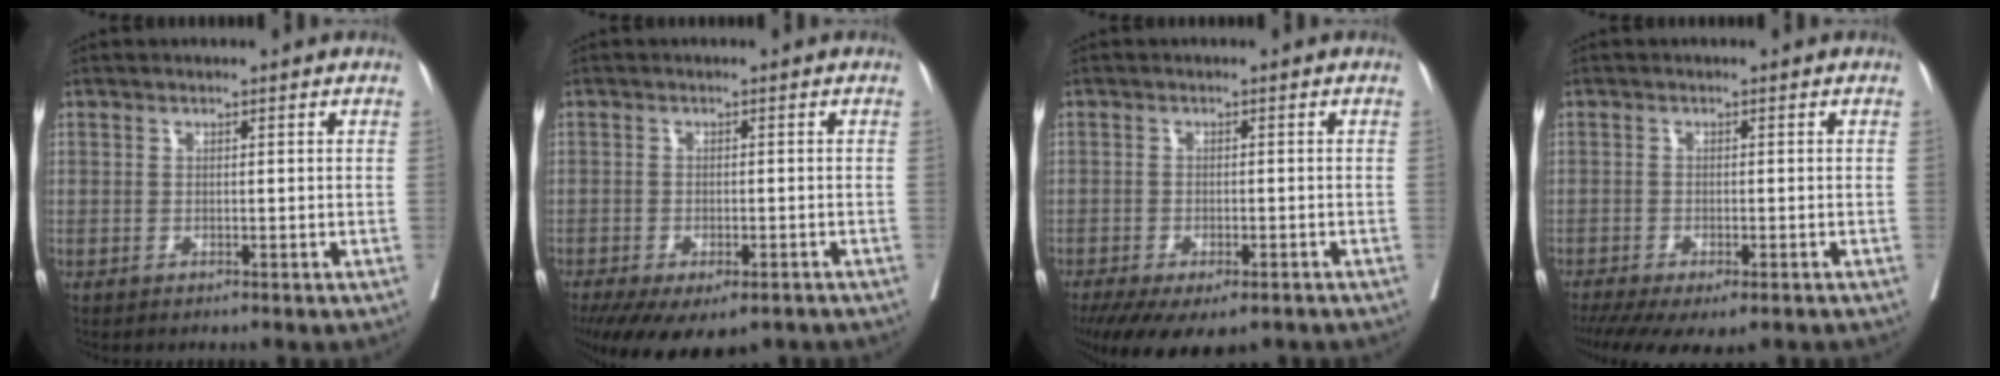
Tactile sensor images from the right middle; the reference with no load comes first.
{"total": 13.4, "force": [-9.1, 5.8, 7.9], "torque": [-0.160, -0.028, -0.126]}
{"total": 12.0, "force": [-8.2, 4.8, 7.2], "torque": [-0.134, -0.021, -0.119]}
{"total": 10.7, "force": [-7.7, 3.5, 6.6], "torque": [-0.116, -0.016, -0.114]}